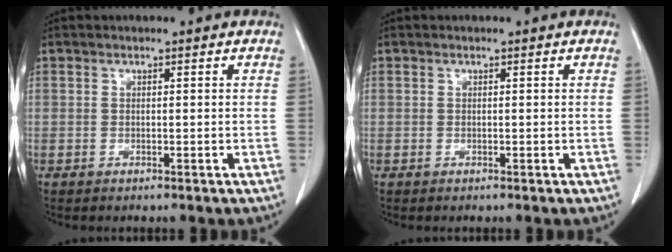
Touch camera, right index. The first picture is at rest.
{"total": 0.0}